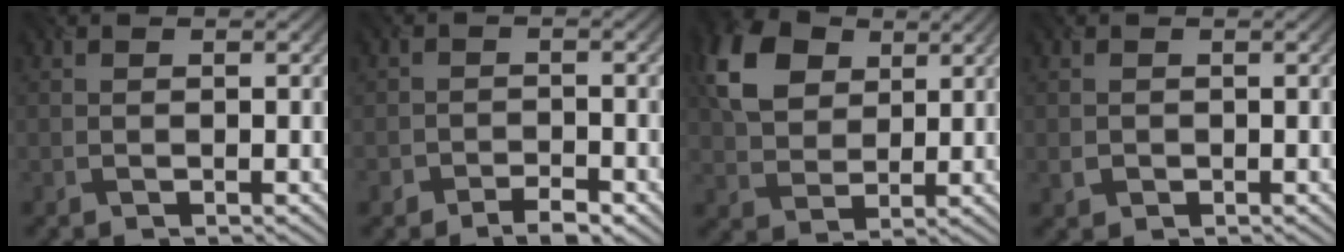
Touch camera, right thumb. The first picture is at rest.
{"total": 2.6, "force": [-2.0, 1.4, 0.8], "torque": [-0.007, -0.003, -0.040]}
{"total": 9.1, "force": [3.9, 6.4, 5.2], "torque": [-0.143, 0.014, 0.069]}
{"total": 0.8, "force": [0.0, 0.8, -0.1], "torque": [0.001, -0.008, -0.005]}